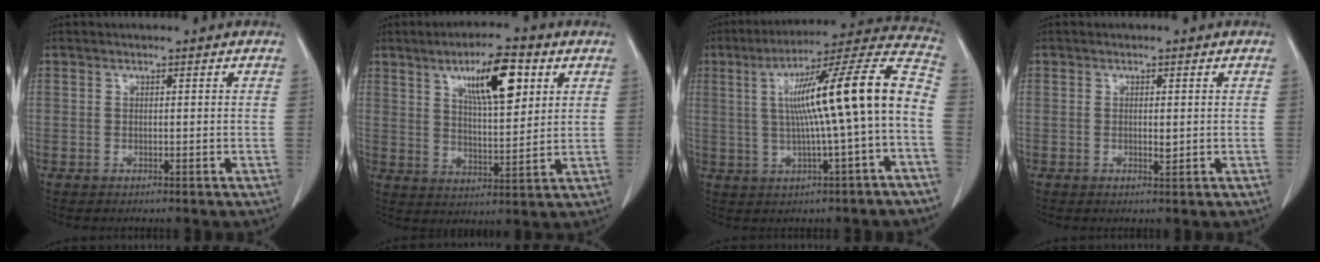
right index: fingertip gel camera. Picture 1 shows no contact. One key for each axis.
{"total": 11.0, "fx": 5.0, "fy": 2.7, "fz": 9.4, "tx": -0.158, "ty": 0.006, "tz": 0.087}
{"total": 16.9, "fx": -0.3, "fy": 0.2, "fz": 16.9, "tx": -0.253, "ty": 0.036, "tz": -0.005}
{"total": 1.1, "fx": 0.0, "fy": 0.3, "fz": 1.0, "tx": -0.016, "ty": -0.003, "tz": 0.001}